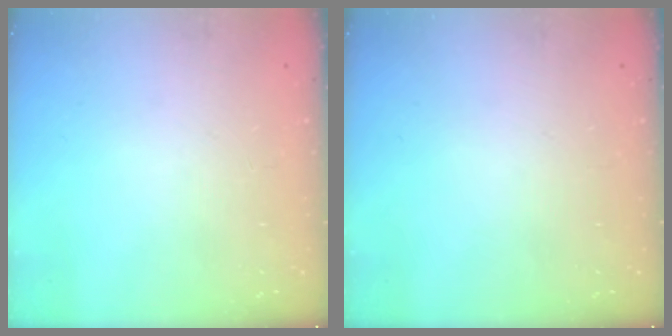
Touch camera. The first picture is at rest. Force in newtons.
{"total": 0.0}